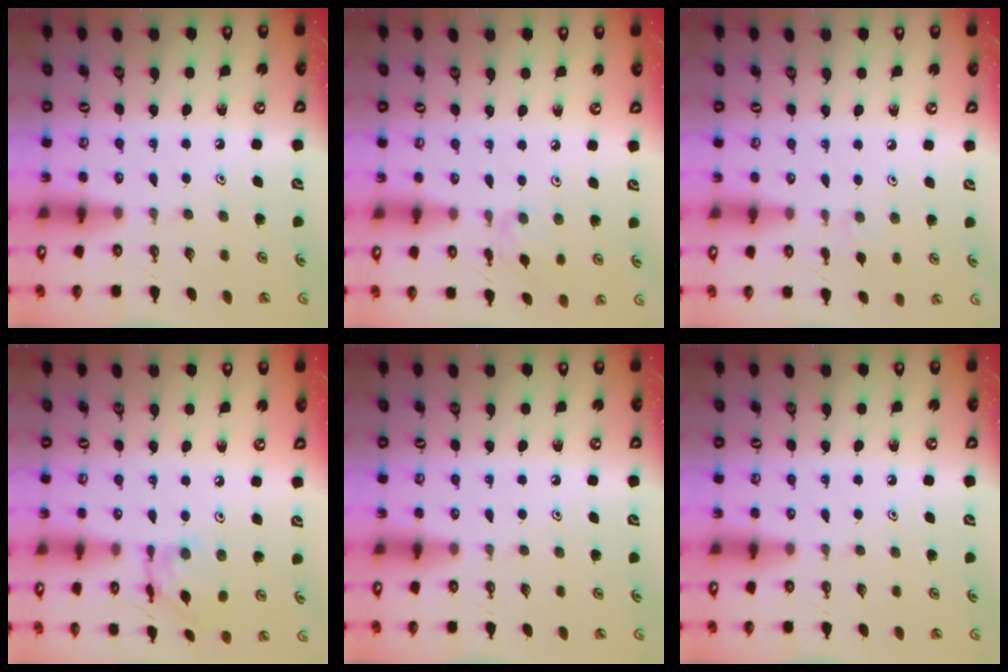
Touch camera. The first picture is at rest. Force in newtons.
{"total": 3.0, "press": 2.9, "slide": 0.5}
{"total": 4.5, "press": 4.4, "slide": 0.8}
{"total": 9.7, "press": 9.6, "slide": 0.7}
{"total": 0.0}
{"total": 0.0}